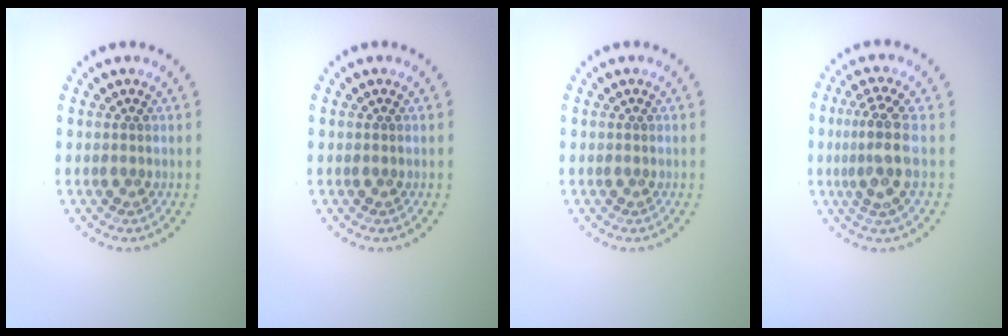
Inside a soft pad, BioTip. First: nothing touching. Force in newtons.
{"total": 0.0}
{"total": 0.0}
{"total": 3.2, "press": 2.6, "slide": 2.0}